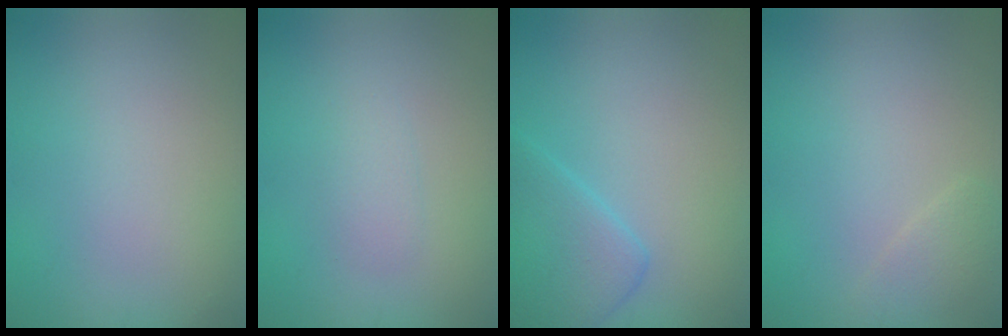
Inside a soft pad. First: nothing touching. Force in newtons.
{"total": 1.0, "press": 1.0, "slide": 0.1}
{"total": 4.0, "press": 4.0, "slide": 0.3}
{"total": 1.2, "press": 1.2, "slide": 0.1}